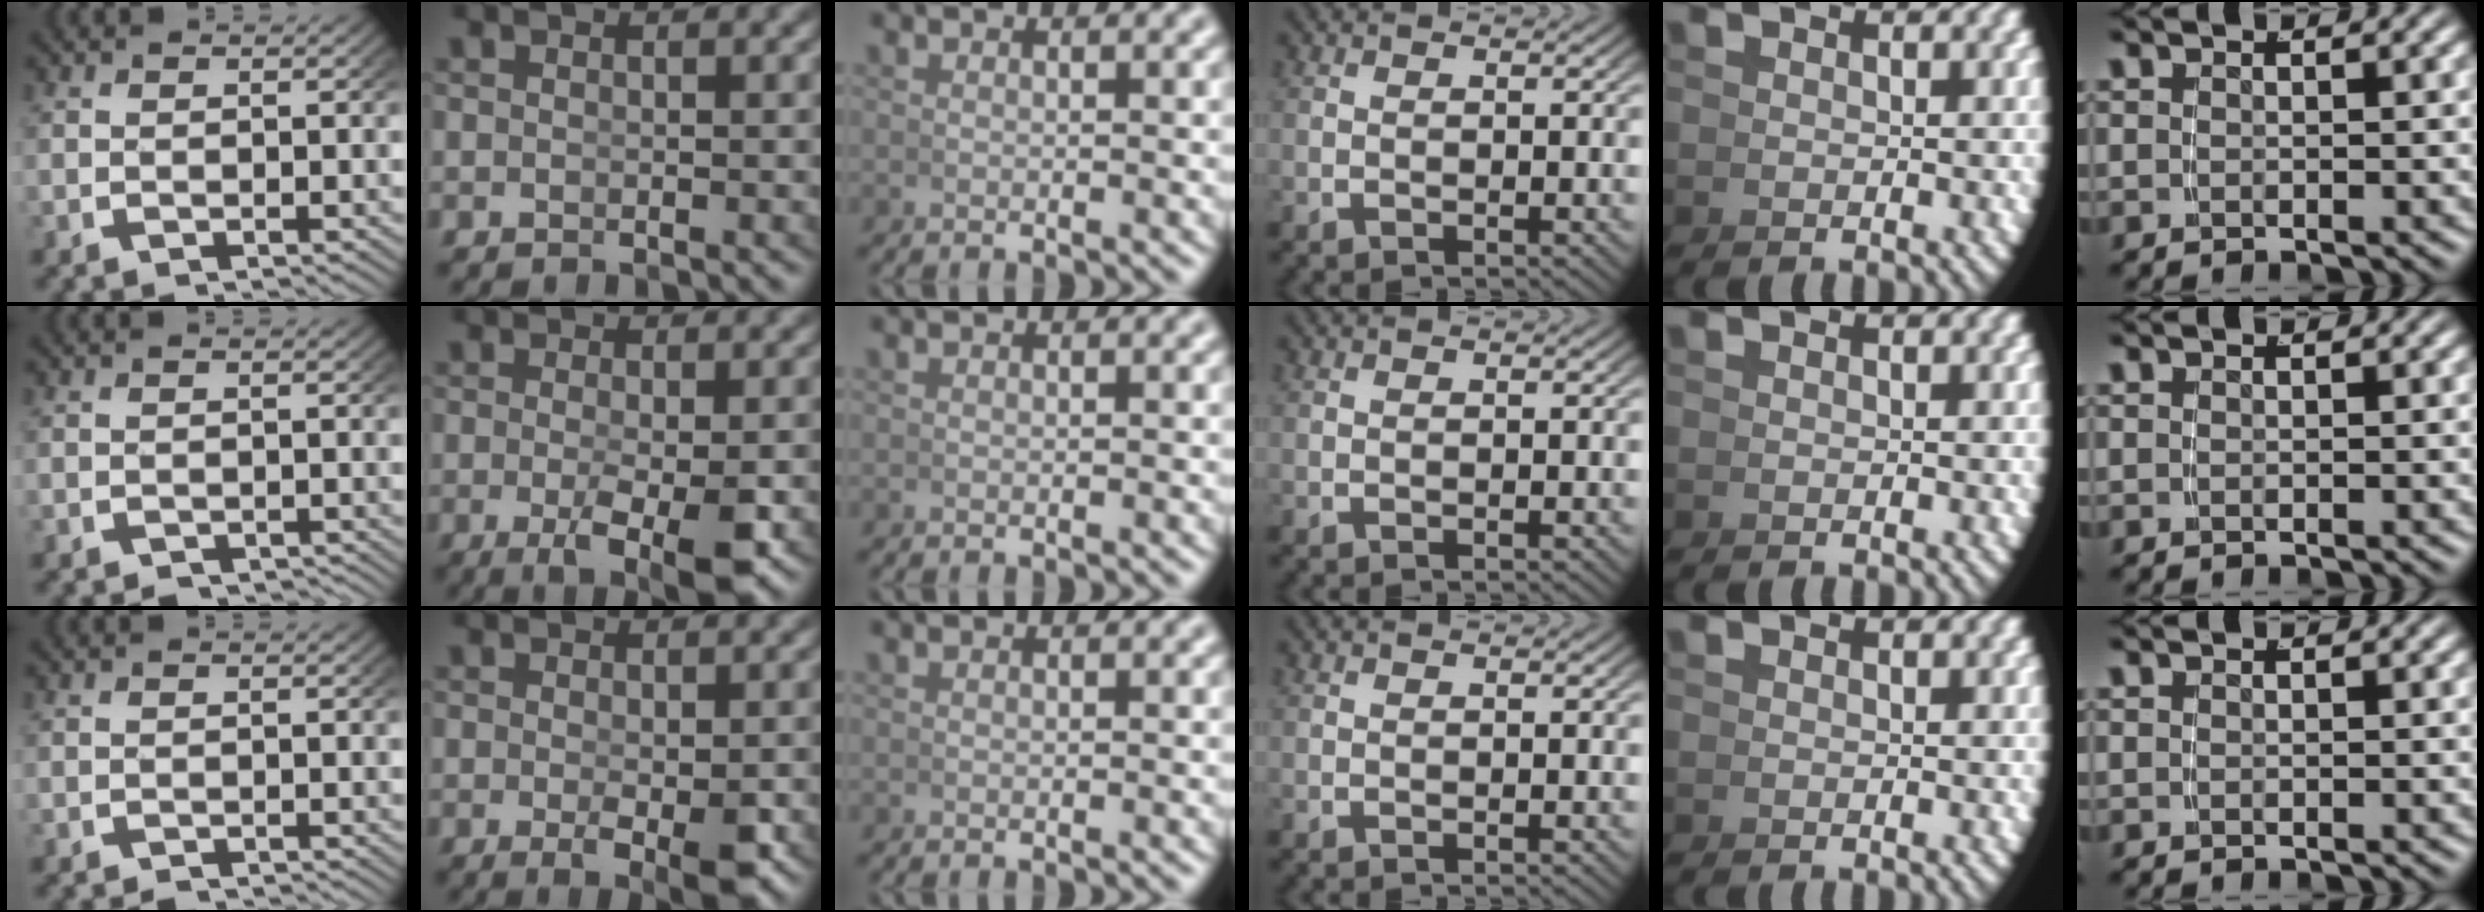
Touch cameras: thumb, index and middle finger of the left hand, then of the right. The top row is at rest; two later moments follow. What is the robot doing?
{"motion": "grasp_and_lifting", "object": "pen"}